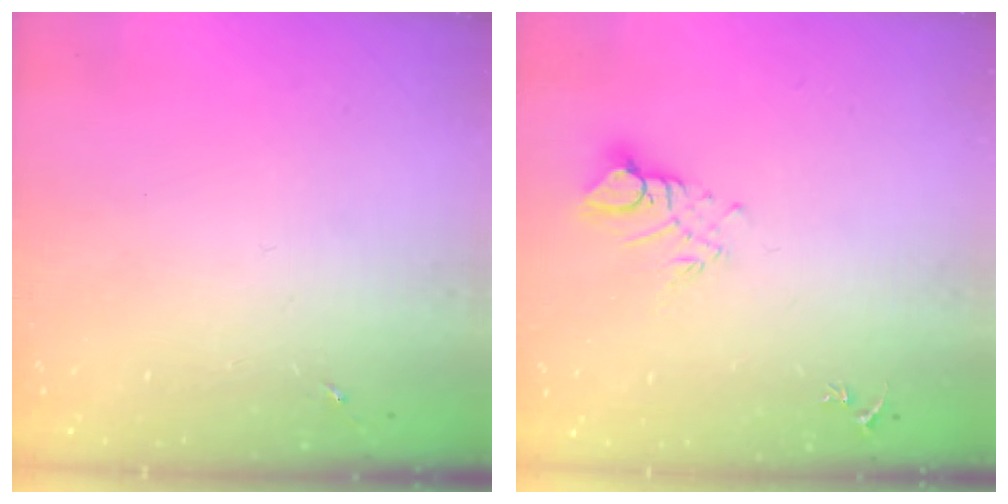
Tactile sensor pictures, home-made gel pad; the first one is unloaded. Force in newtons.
{"total": 6.2, "press": 6.2, "slide": 0.5}